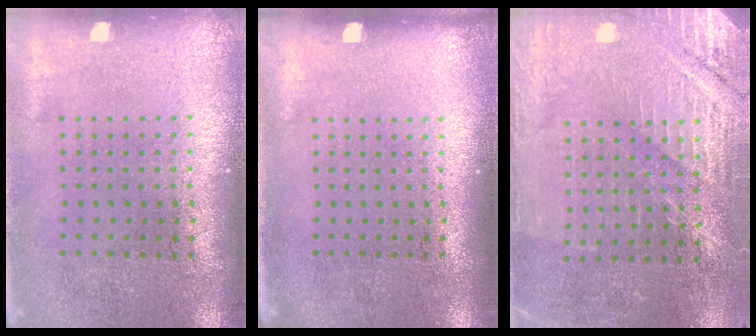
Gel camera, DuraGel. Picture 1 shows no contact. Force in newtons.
{"total": 0.0}
{"total": 3.0, "press": 3.0, "slide": 0.3}